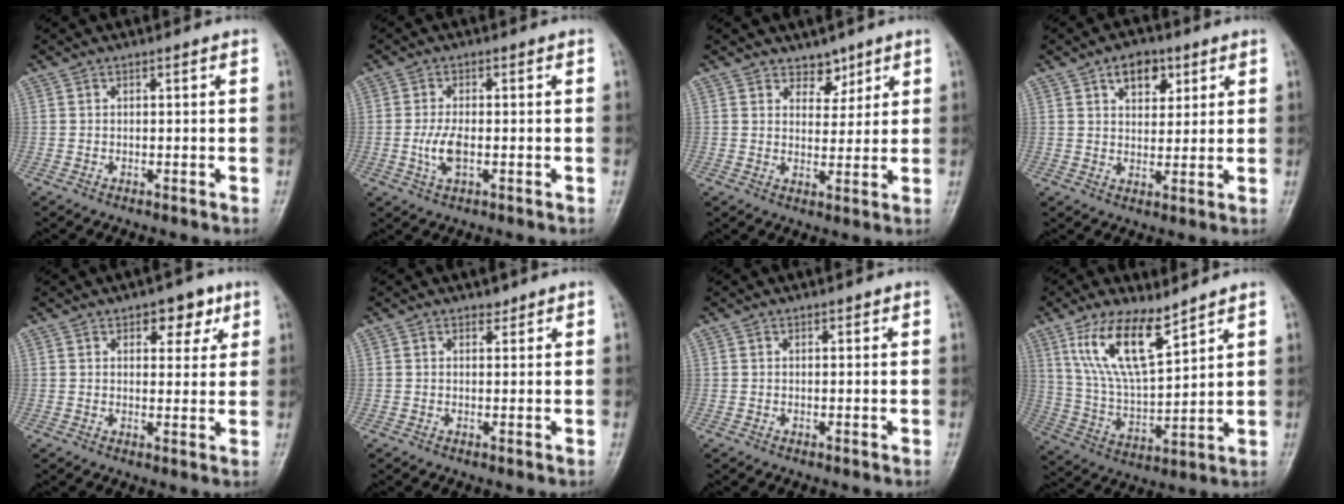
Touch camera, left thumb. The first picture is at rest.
{"total": 4.3, "force": [-0.9, 1.9, 3.8], "torque": [-0.081, 0.001, -0.018]}
{"total": 3.9, "force": [2.9, 2.4, 0.8], "torque": [0.014, -0.021, 0.046]}
{"total": 6.7, "force": [3.4, 4.3, 3.9], "torque": [-0.027, -0.012, 0.048]}
{"total": 5.9, "force": [3.2, 3.4, 3.7], "torque": [-0.016, -0.012, 0.038]}
{"total": 1.3, "force": [1.0, 0.7, 0.3], "torque": [0.004, -0.008, 0.013]}
{"total": 0.6, "force": [0.4, 0.3, 0.3], "torque": [-0.001, -0.002, 0.004]}
{"total": 13.1, "force": [8.3, 4.4, 9.1], "torque": [-0.159, -0.044, 0.174]}